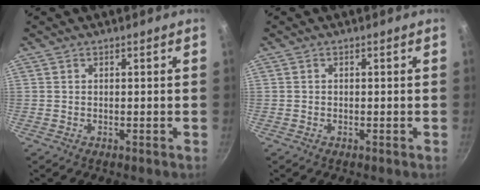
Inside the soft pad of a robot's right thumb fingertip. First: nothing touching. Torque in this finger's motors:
{"motor_torque": [-0.38, 0.09, -0.45, 0.07, 0.01]}